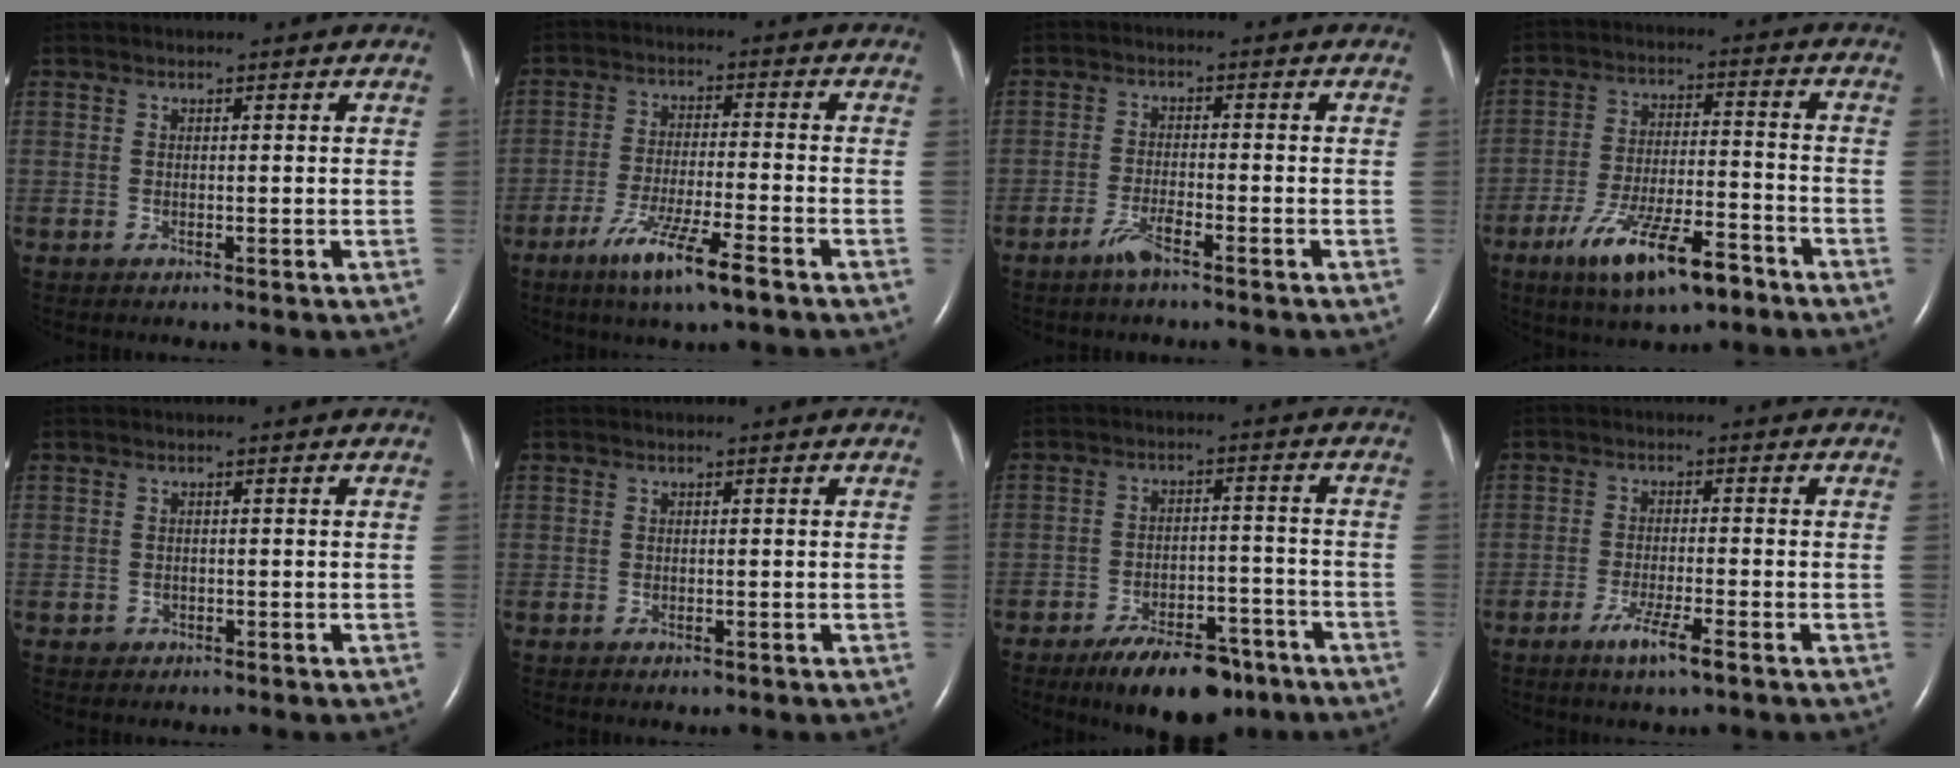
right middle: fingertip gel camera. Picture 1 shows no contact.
{"total": 9.0, "force": [-5.5, 0.3, 7.1], "torque": [-0.135, -0.019, -0.098]}
{"total": 3.2, "force": [-2.5, 0.1, 2.1], "torque": [-0.050, -0.003, -0.049]}
{"total": 12.5, "force": [-7.8, 3.1, 9.2], "torque": [-0.167, -0.009, -0.130]}
{"total": 1.0, "force": [-0.5, 0.8, 0.0], "torque": [-0.002, 0.004, -0.008]}
{"total": 0.6, "force": [-0.4, 0.3, 0.4], "torque": [-0.008, -0.001, -0.003]}
{"total": 11.6, "force": [-8.5, 4.6, 6.6], "torque": [-0.094, 0.003, -0.131]}
{"total": 4.7, "force": [-2.8, 0.1, 3.8], "torque": [-0.072, -0.008, -0.053]}